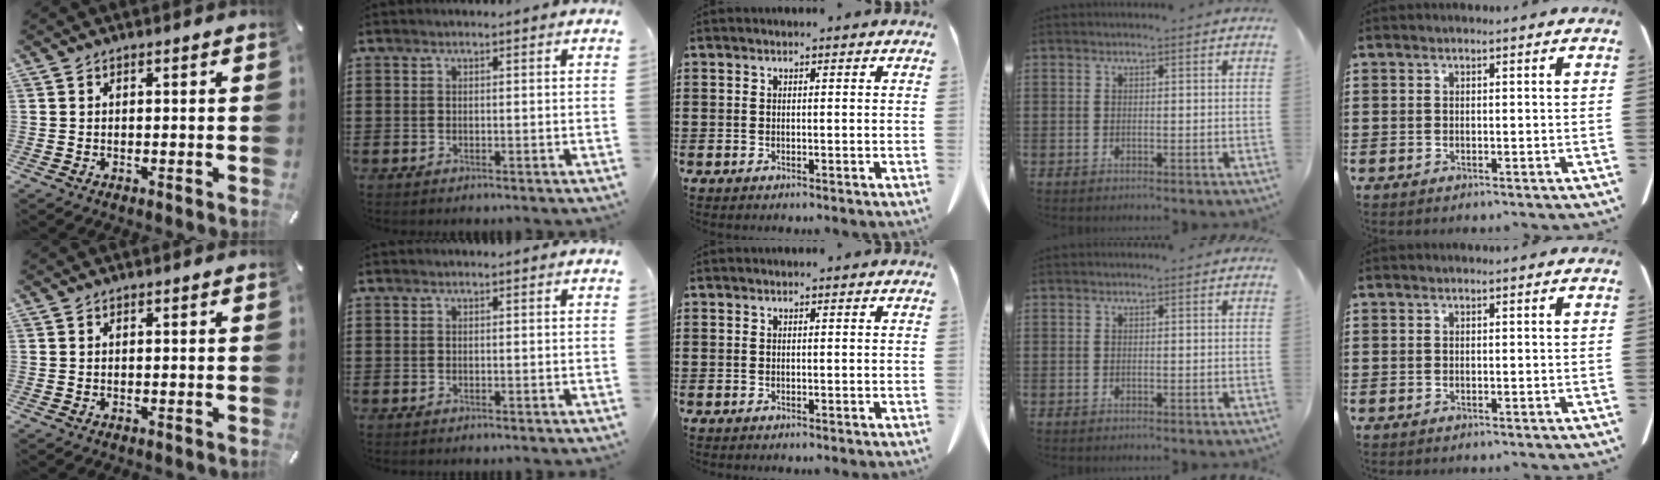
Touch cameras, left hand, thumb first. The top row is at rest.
{}